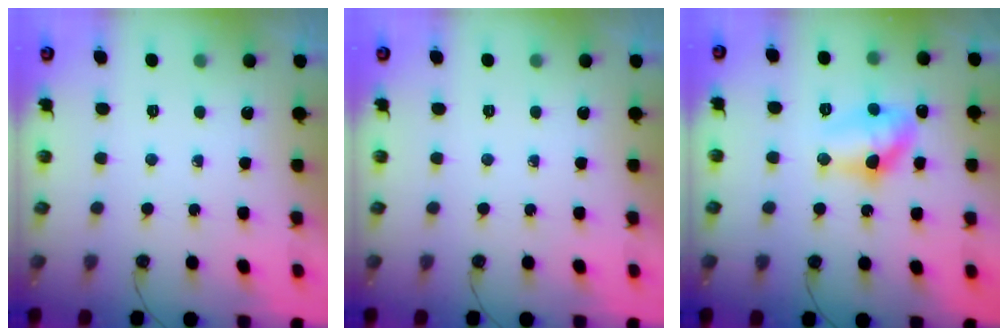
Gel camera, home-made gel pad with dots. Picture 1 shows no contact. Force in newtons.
{"total": 0.0}
{"total": 11.2, "press": 11.2, "slide": 0.7}